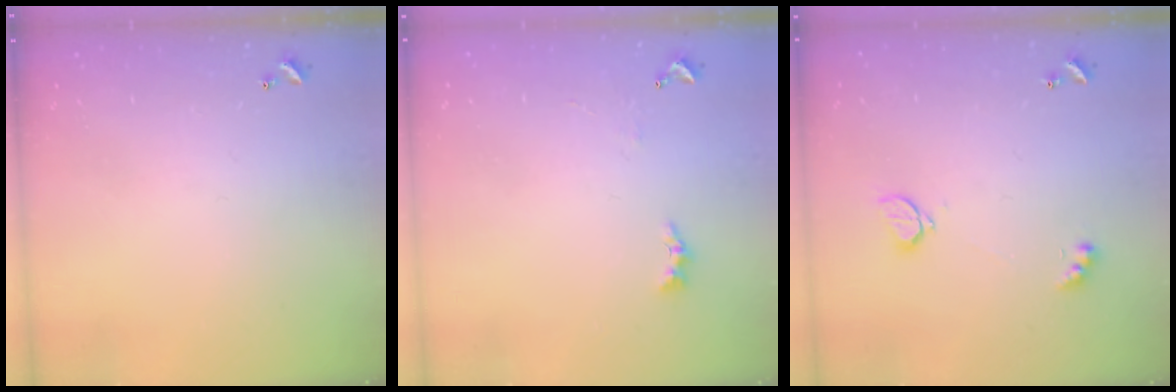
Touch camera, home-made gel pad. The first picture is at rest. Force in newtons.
{"total": 2.0, "press": 1.9, "slide": 0.6}
{"total": 2.4, "press": 2.3, "slide": 0.8}